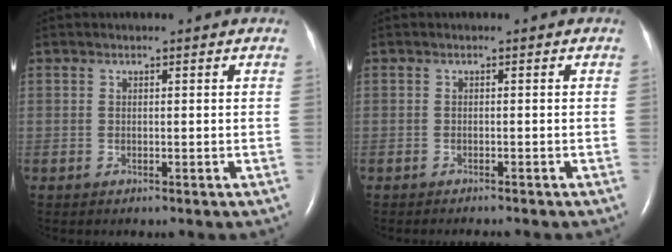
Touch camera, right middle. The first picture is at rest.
{"total": 1.7, "force": [-1.6, 0.1, 0.5], "torque": [-0.010, -0.004, -0.019]}